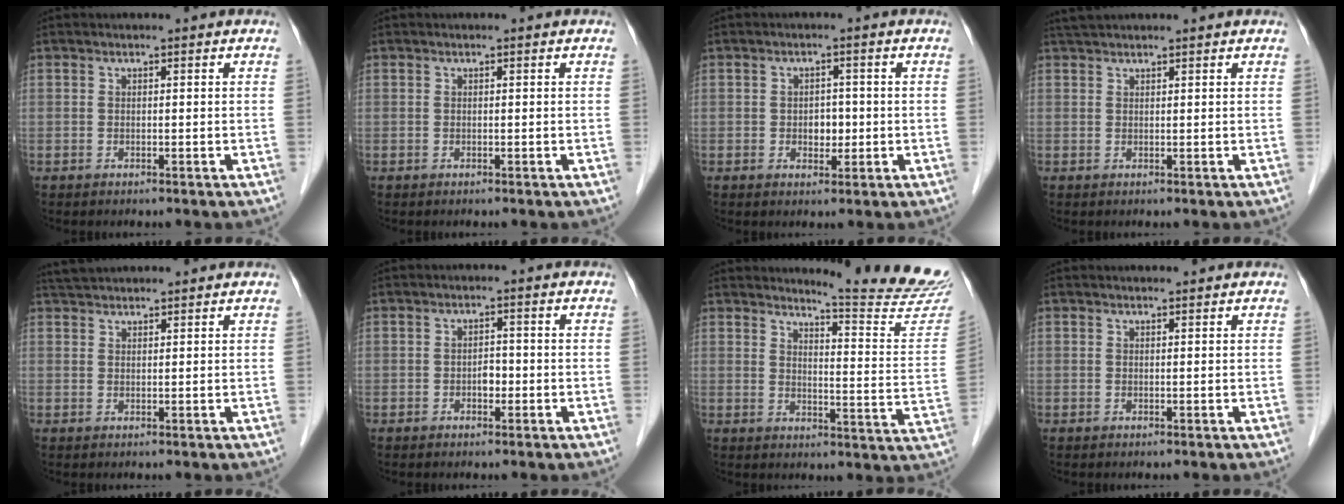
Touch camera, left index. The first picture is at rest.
{"total": 0.0}
{"total": 2.7, "force": [-0.8, 1.9, 1.8], "torque": [-0.024, -0.001, -0.010]}
{"total": 2.9, "force": [2.7, 0.0, 1.1], "torque": [-0.013, 0.026, 0.047]}
{"total": 3.6, "force": [3.4, 0.4, 1.1], "torque": [-0.019, 0.030, 0.063]}
{"total": 1.9, "force": [-1.1, 1.0, 1.2], "torque": [-0.016, 0.000, -0.019]}
{"total": 14.4, "force": [14.1, -1.2, 2.7], "torque": [-0.033, -0.124, 0.153]}
{"total": 0.7, "force": [0.6, 0.0, 0.2], "torque": [-0.006, 0.002, 0.011]}